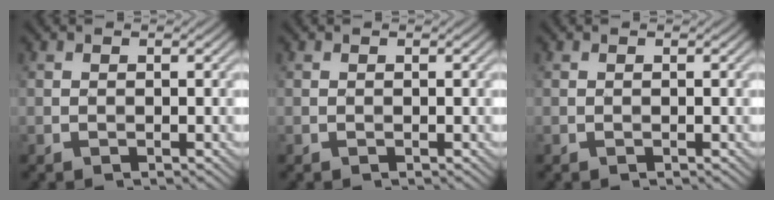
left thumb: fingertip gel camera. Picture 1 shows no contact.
{"total": 0.0}
{"total": 0.0}